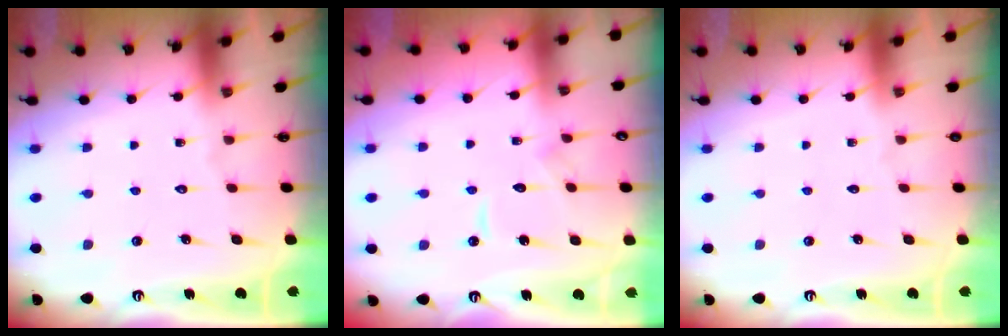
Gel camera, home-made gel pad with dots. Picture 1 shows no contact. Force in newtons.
{"total": 6.1, "press": 6.1, "slide": 0.6}
{"total": 0.0}